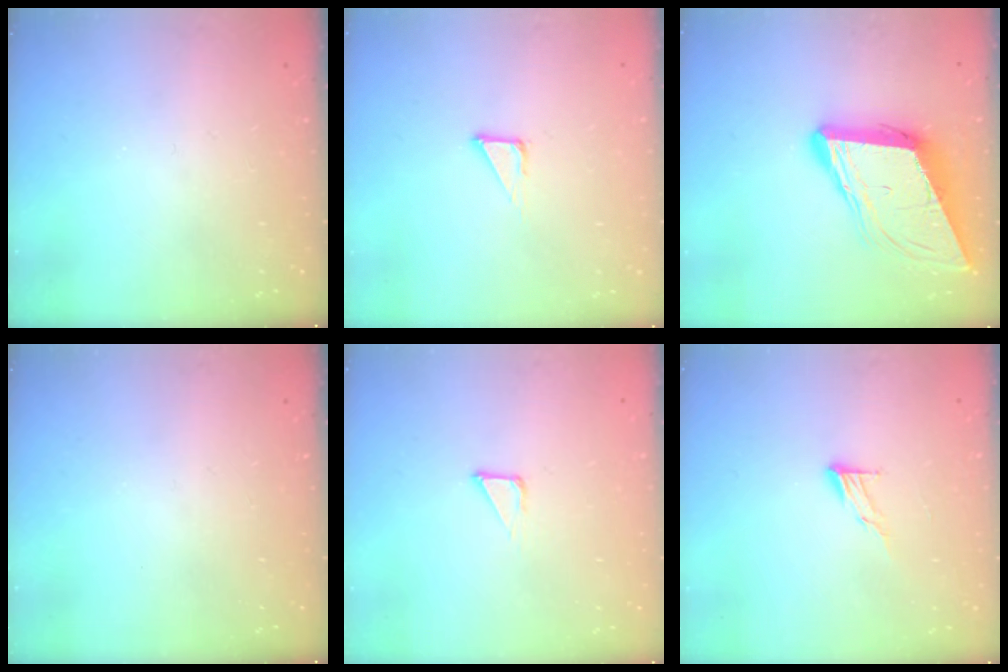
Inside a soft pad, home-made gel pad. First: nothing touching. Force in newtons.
{"total": 3.4, "press": 3.4, "slide": 0.1}
{"total": 13.9, "press": 13.5, "slide": 3.6}
{"total": 0.0}
{"total": 2.8, "press": 2.8, "slide": 0.1}
{"total": 6.7, "press": 6.7, "slide": 0.3}